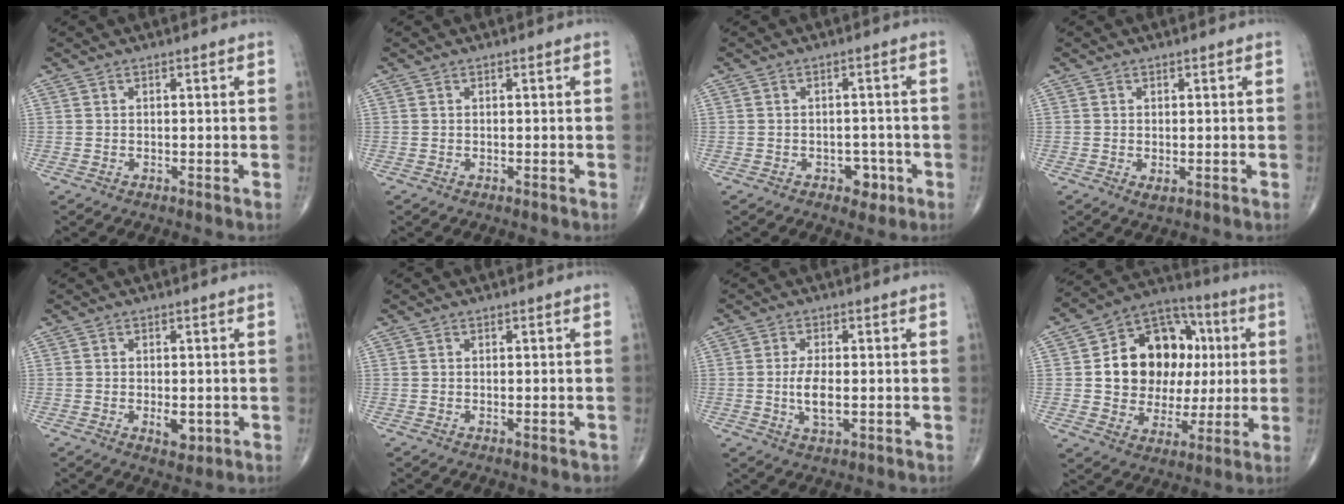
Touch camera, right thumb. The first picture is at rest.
{"total": 0.0}
{"total": 3.6, "force": [-1.6, 2.6, 1.9], "torque": [-0.006, 0.011, -0.020]}
{"total": 1.3, "force": [-0.2, 0.7, 1.1], "torque": [-0.019, -0.004, -0.001]}
{"total": 3.3, "force": [-0.8, 1.9, 2.7], "torque": [-0.032, -0.004, -0.007]}
{"total": 0.7, "force": [-0.4, 0.3, 0.5], "torque": [-0.005, -0.001, -0.004]}
{"total": 4.1, "force": [-0.4, 1.8, 3.6], "torque": [-0.072, -0.006, -0.008]}
{"total": 19.7, "force": [2.7, 15.0, 12.5], "torque": [-0.146, 0.021, 0.048]}